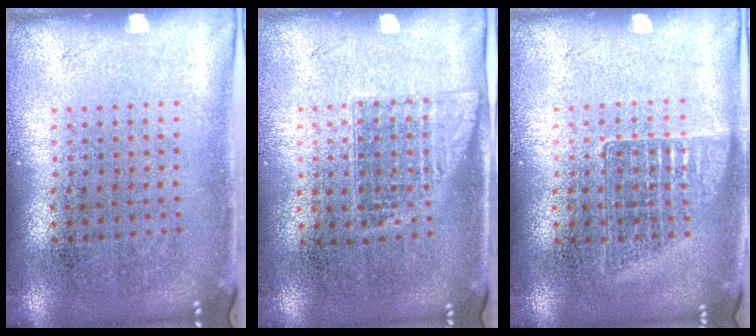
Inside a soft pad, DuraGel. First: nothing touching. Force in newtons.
{"total": 1.0, "press": 0.9, "slide": 0.4}
{"total": 1.0, "press": 0.9, "slide": 0.4}